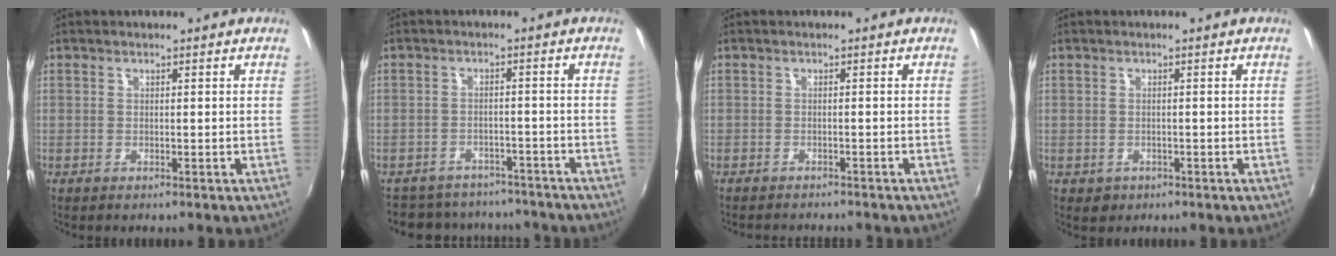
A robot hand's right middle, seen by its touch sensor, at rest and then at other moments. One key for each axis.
{"total": 13.7, "fx": -11.9, "fy": 5.7, "fz": 3.7, "tx": -0.090, "ty": 0.014, "tz": -0.158}
{"total": 4.6, "fx": -4.3, "fy": 1.0, "fz": 1.4, "tx": -0.037, "ty": -0.015, "tz": -0.063}
{"total": 2.0, "fx": -0.8, "fy": 1.7, "fz": 0.6, "tx": -0.016, "ty": -0.005, "tz": -0.008}